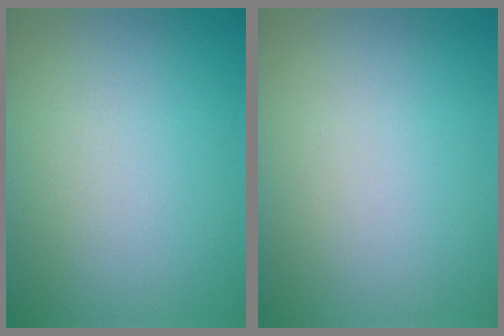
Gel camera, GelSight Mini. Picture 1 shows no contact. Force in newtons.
{"total": 0.0}